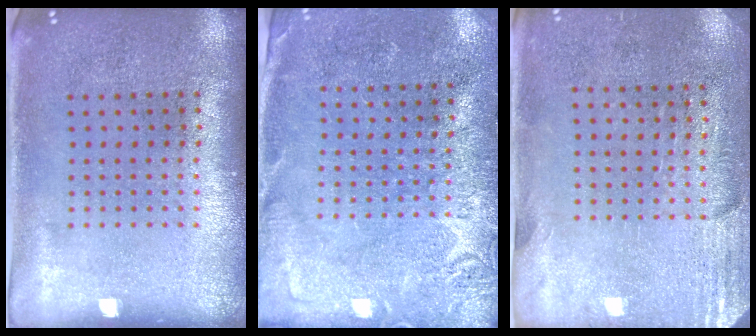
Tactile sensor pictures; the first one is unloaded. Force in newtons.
{"total": 2.7, "press": 2.7, "slide": 0.7}
{"total": 2.7, "press": 2.4, "slide": 1.4}